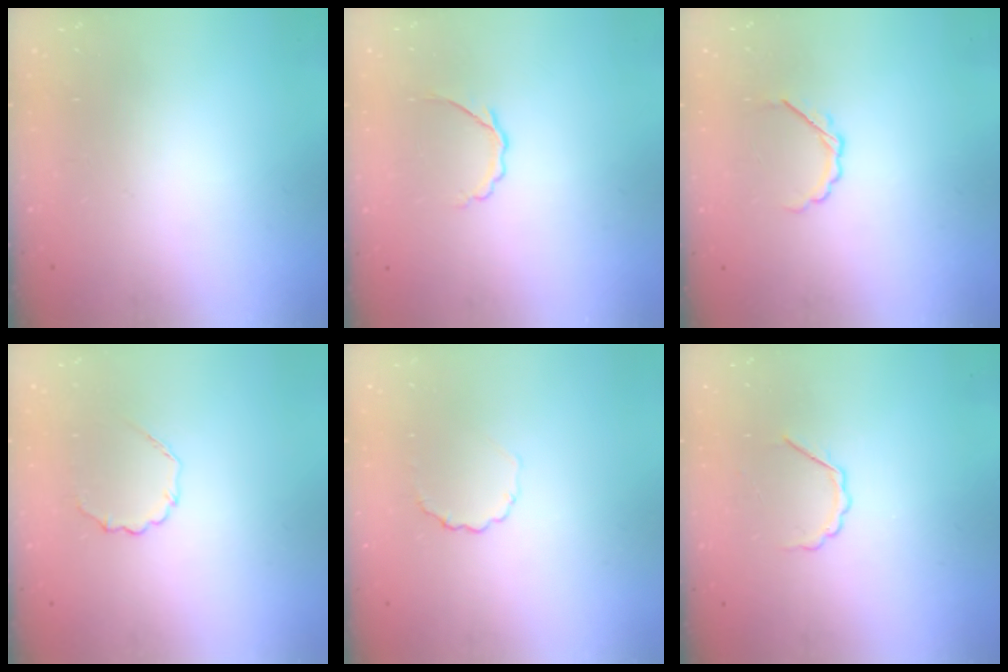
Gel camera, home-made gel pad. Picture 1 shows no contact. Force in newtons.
{"total": 2.9, "press": 2.7, "slide": 0.8}
{"total": 2.9, "press": 2.7, "slide": 0.9}
{"total": 3.8, "press": 3.5, "slide": 1.3}
{"total": 2.7, "press": 2.5, "slide": 1.0}
{"total": 3.6, "press": 3.5, "slide": 0.8}